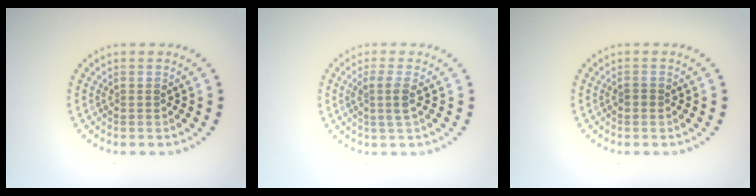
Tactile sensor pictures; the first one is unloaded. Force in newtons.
{"total": 1.8, "press": 1.5, "slide": 1.0}
{"total": 0.8, "press": 0.8, "slide": 0.2}